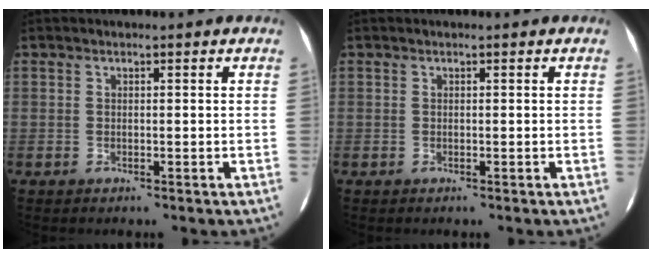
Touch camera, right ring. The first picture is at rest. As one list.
[{"total": 0.0}]